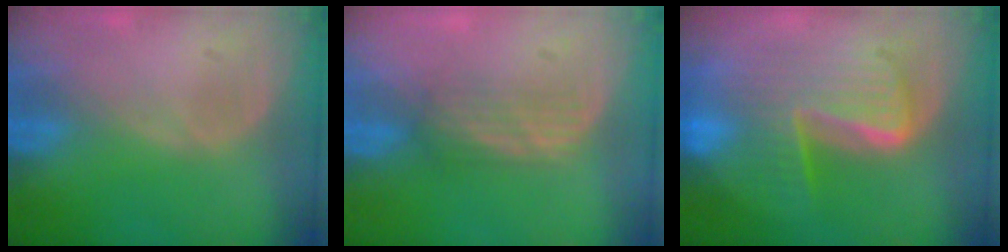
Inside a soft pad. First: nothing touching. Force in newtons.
{"total": 2.9, "press": 2.6, "slide": 1.2}
{"total": 9.4, "press": 9.4, "slide": 0.8}